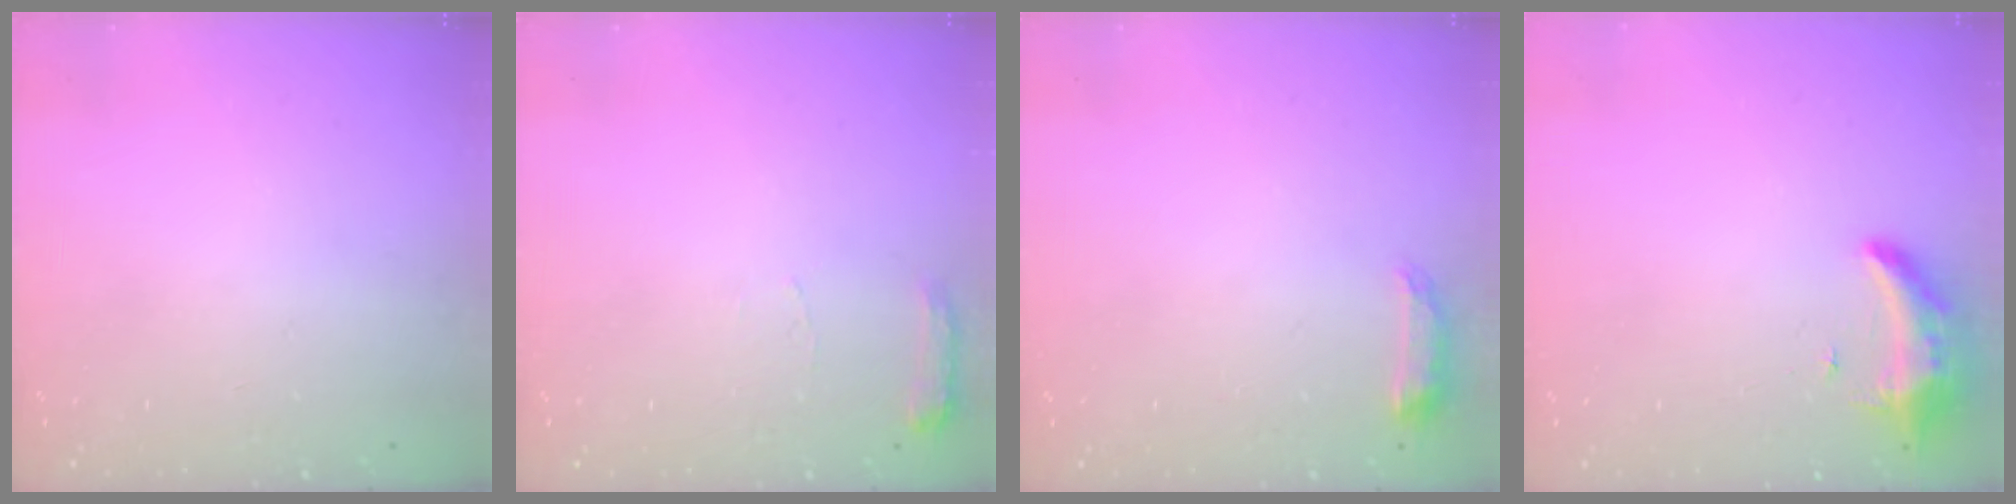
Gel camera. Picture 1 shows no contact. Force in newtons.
{"total": 5.6, "press": 5.6, "slide": 0.7}
{"total": 6.5, "press": 6.4, "slide": 1.0}
{"total": 8.2, "press": 8.1, "slide": 1.6}